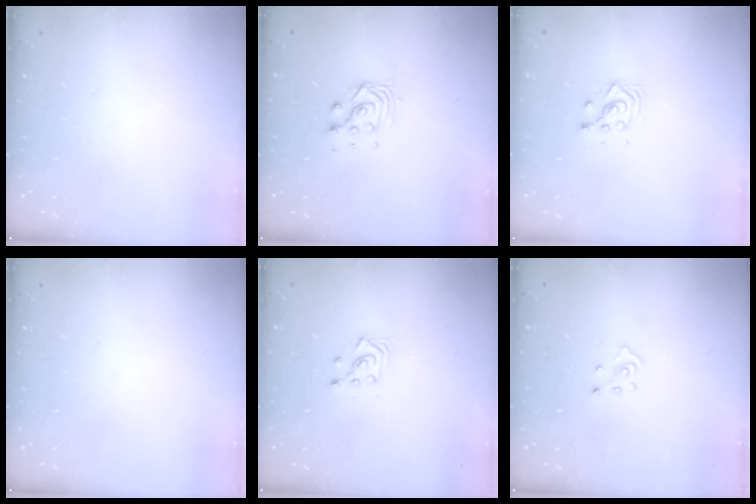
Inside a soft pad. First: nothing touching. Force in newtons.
{"total": 3.9, "press": 3.8, "slide": 0.8}
{"total": 3.8, "press": 3.8, "slide": 0.3}
{"total": 0.0}
{"total": 3.0, "press": 2.9, "slide": 0.8}
{"total": 3.7, "press": 3.6, "slide": 0.4}